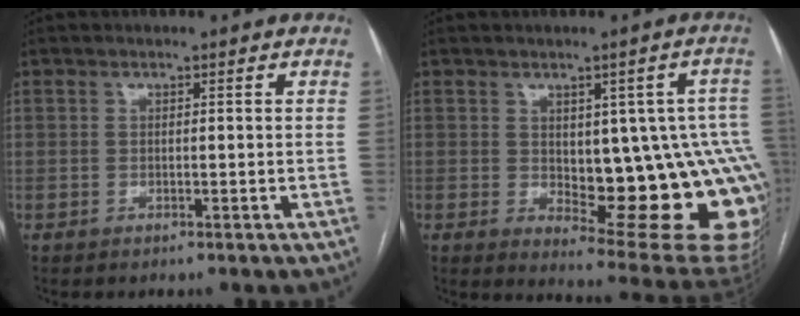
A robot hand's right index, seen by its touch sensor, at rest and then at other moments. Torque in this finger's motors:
{"motor_torque": [1.73, -0.41, 0.39, 0.08]}